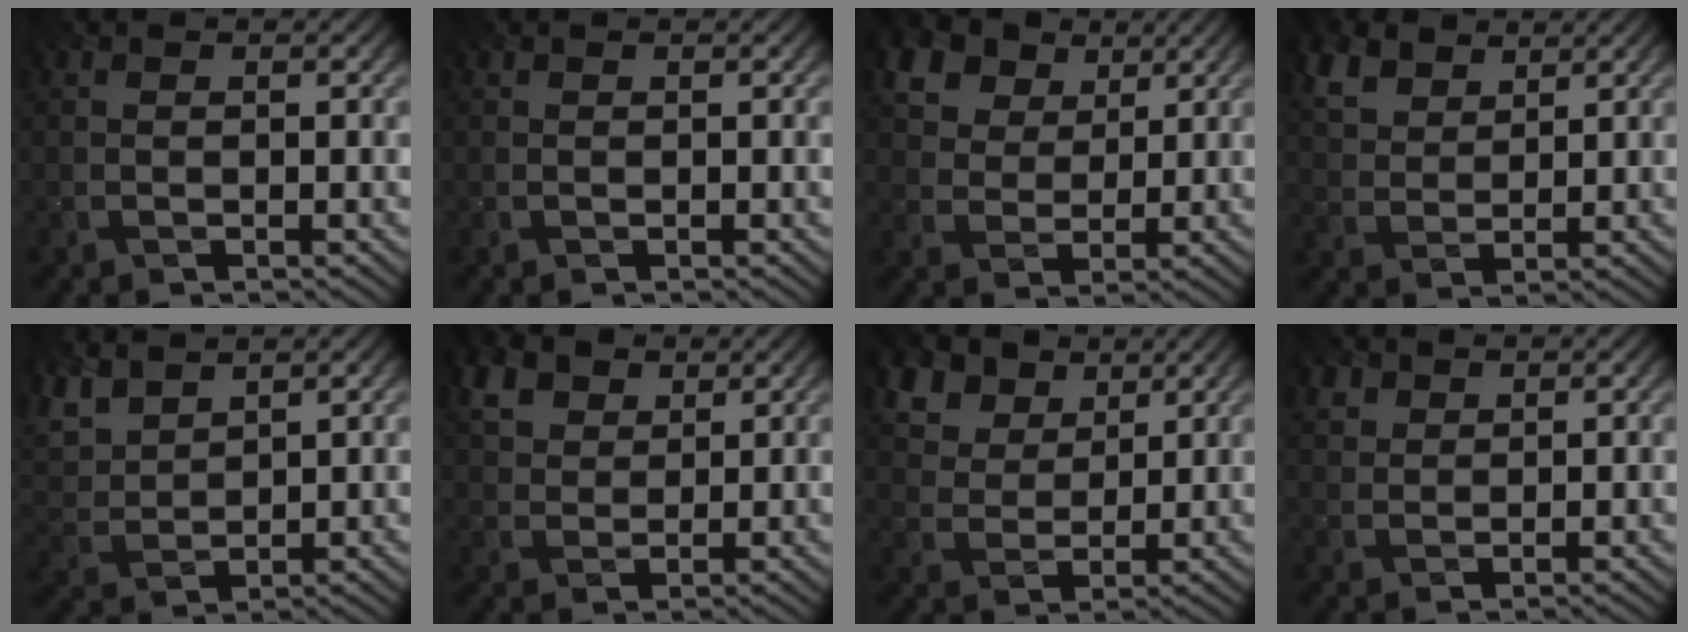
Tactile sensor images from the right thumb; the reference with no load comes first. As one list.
[{"total": 0.0}, {"total": 13.4, "force": [7.4, 9.0, 6.6], "torque": [-0.186, 0.018, 0.142]}, {"total": 6.4, "force": [3.9, 3.9, 3.3], "torque": [-0.098, 0.010, 0.074]}, {"total": 6.0, "force": [4.3, 2.8, 3.0], "torque": [-0.095, 0.009, 0.084]}, {"total": 5.4, "force": [2.7, 3.8, 2.8], "torque": [-0.075, 0.005, 0.051]}, {"total": 10.9, "force": [6.3, 7.1, 5.3], "torque": [-0.166, 0.003, 0.121]}, {"total": 2.6, "force": [1.6, 1.9, 0.9], "torque": [-0.028, -0.002, 0.039]}]